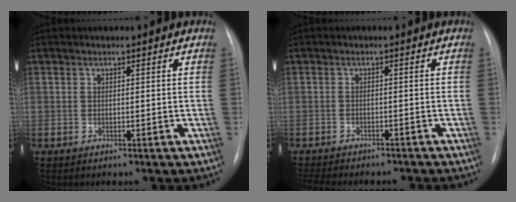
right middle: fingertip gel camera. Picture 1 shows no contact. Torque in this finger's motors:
{"motor_torque": [0.26, -0.41, 0.08, 0.04]}